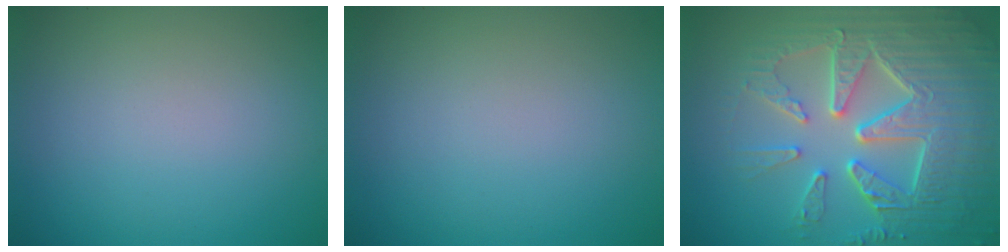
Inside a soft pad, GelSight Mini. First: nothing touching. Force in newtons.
{"total": 0.0}
{"total": 9.7, "press": 6.7, "slide": 7.1}